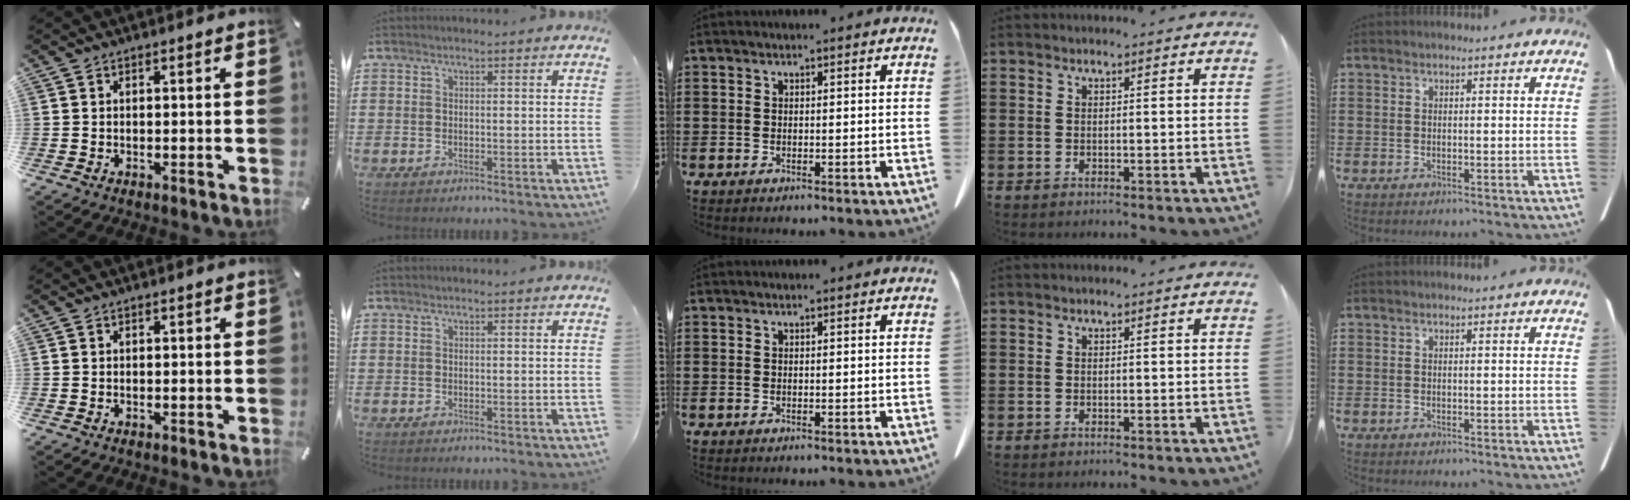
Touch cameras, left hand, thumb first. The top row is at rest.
{}